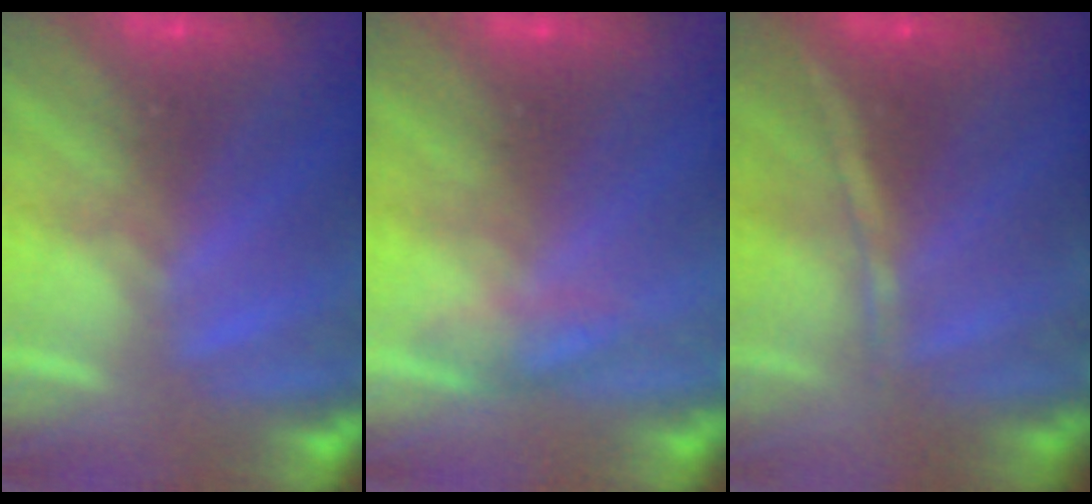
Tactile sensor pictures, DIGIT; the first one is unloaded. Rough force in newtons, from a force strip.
{"total": 3.7}
{"total": 1.3}